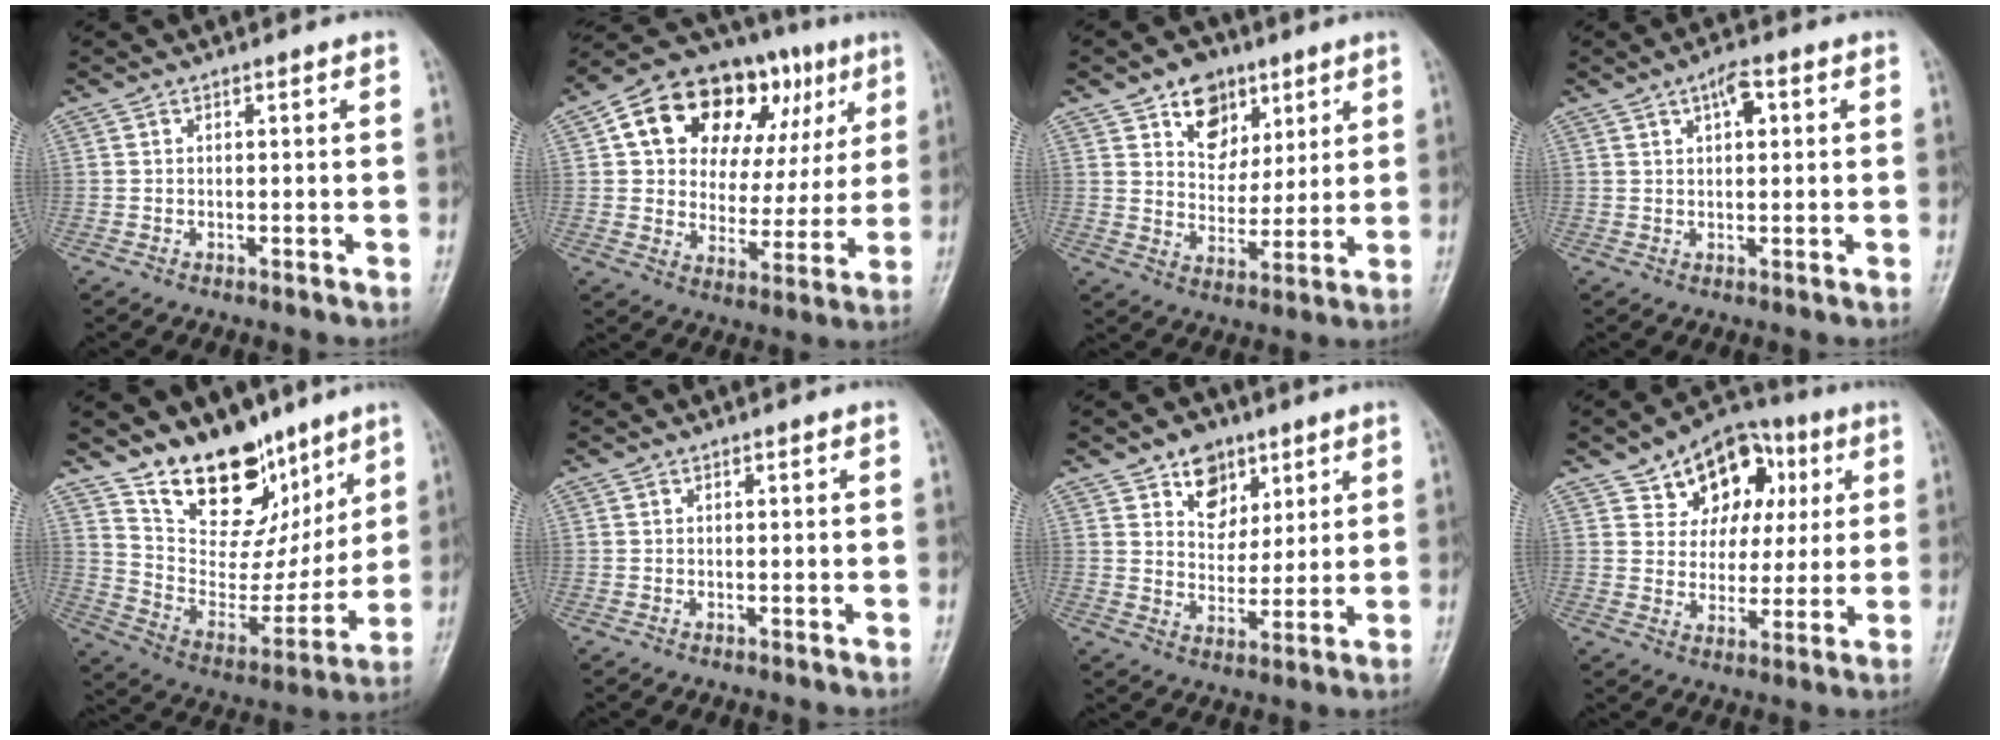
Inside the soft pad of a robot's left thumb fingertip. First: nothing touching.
{"total": 23.5, "force": [9.1, 14.9, 15.7], "torque": [-0.182, 0.020, 0.143]}
{"total": 10.0, "force": [5.5, 7.2, 4.2], "torque": [-0.030, -0.026, 0.093]}
{"total": 4.0, "force": [1.5, 1.8, 3.2], "torque": [-0.044, 0.002, 0.021]}
{"total": 19.6, "force": [13.0, 11.0, 9.8], "torque": [-0.088, -0.073, 0.228]}
{"total": 0.0}
{"total": 8.3, "force": [4.8, 5.9, 3.4], "torque": [-0.019, -0.023, 0.079]}
{"total": 14.3, "force": [6.2, 10.4, 7.7], "torque": [-0.061, -0.001, 0.097]}